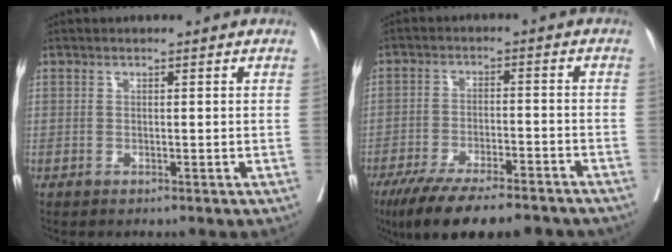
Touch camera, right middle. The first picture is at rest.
{"total": 15.6, "force": [-12.8, 2.7, 8.6], "torque": [-0.131, -0.018, -0.195]}